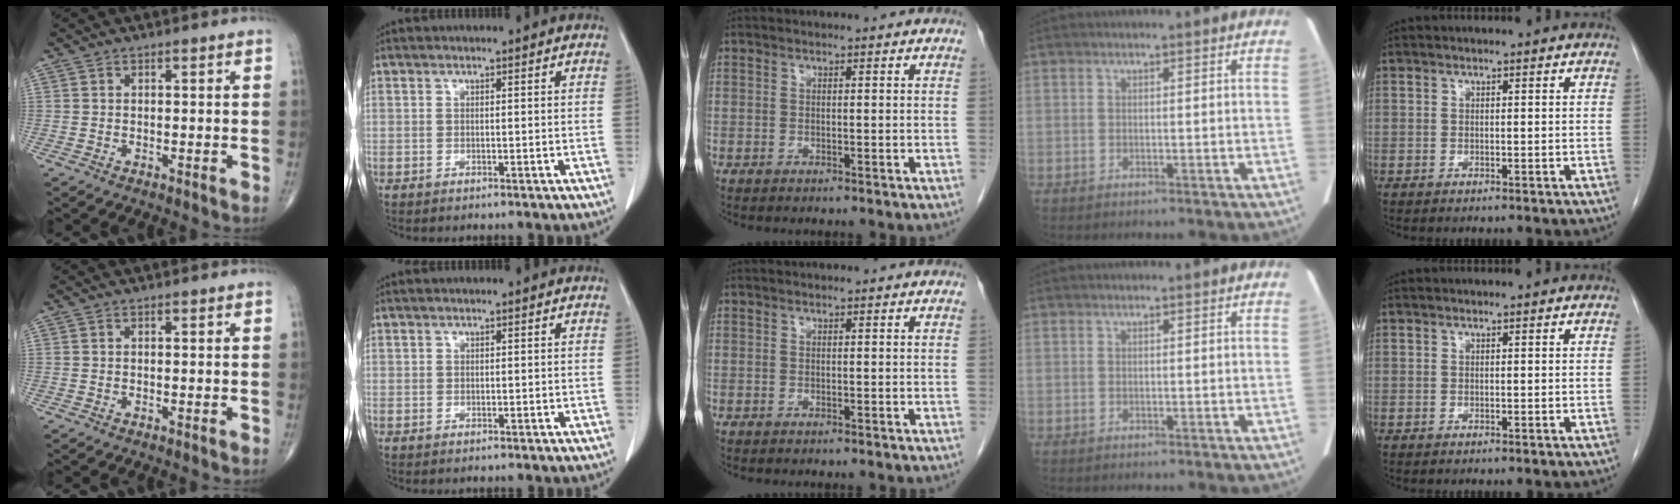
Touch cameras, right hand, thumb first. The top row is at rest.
{"index": {"total": 0.5, "force": [0.3, 0.4, 0.1], "torque": [0.003, -0.001, 0.005]}}